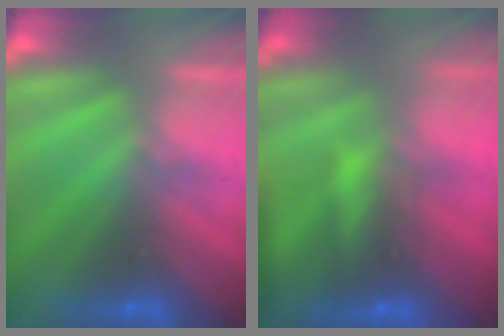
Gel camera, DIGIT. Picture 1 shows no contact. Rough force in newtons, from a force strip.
{"total": 7.9}